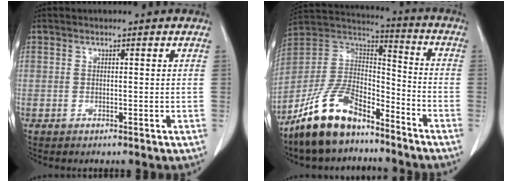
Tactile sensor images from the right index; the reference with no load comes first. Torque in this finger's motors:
{"motor_torque": [-0.18, -0.26, 0.06, -0.04]}